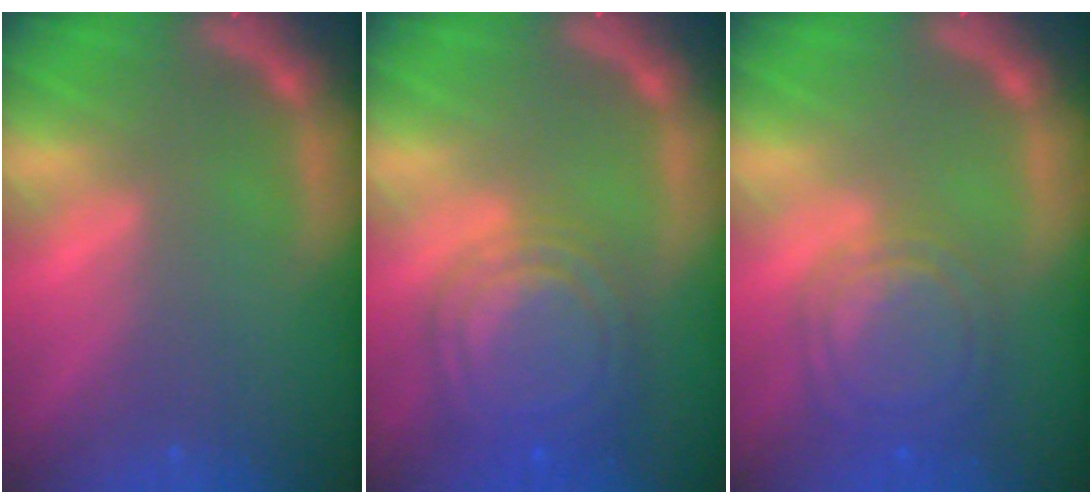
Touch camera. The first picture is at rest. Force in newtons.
{"total": 9.5}
{"total": 7.0}